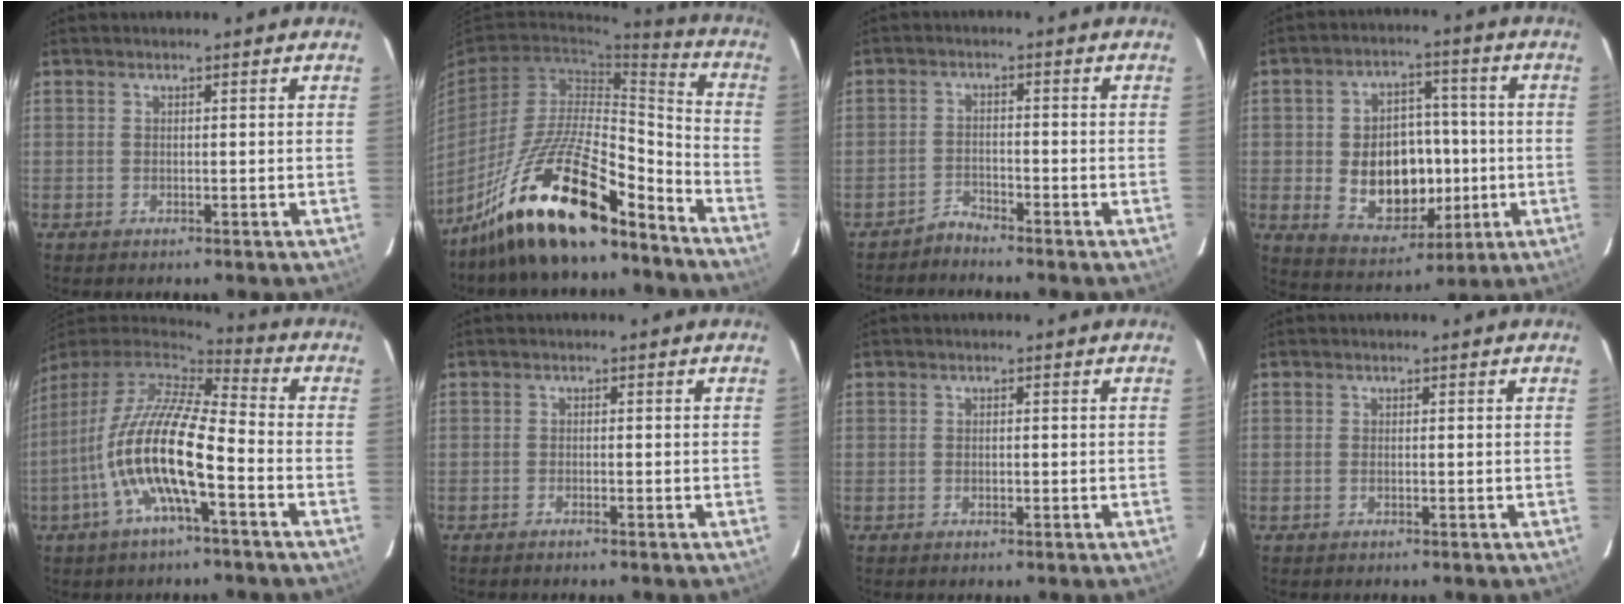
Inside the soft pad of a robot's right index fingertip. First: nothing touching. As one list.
[{"total": 21.3, "force": [-15.7, 5.7, 13.2], "torque": [-0.246, -0.004, -0.274]}, {"total": 2.5, "force": [-2.4, 0.3, -0.2], "torque": [0.004, 0.003, -0.050]}, {"total": 14.1, "force": [-1.7, 10.3, 9.5], "torque": [-0.189, 0.012, 0.001]}, {"total": 16.4, "force": [-5.5, 3.7, 15.1], "torque": [-0.279, -0.018, -0.108]}, {"total": 0.9, "force": [-0.8, 0.1, 0.3], "torque": [-0.011, 0.001, -0.020]}, {"total": 0.7, "force": [-0.1, 0.6, 0.3], "torque": [-0.004, 0.000, -0.001]}, {"total": 0.6, "force": [-0.1, 0.1, 0.5], "torque": [-0.013, 0.001, -0.004]}]